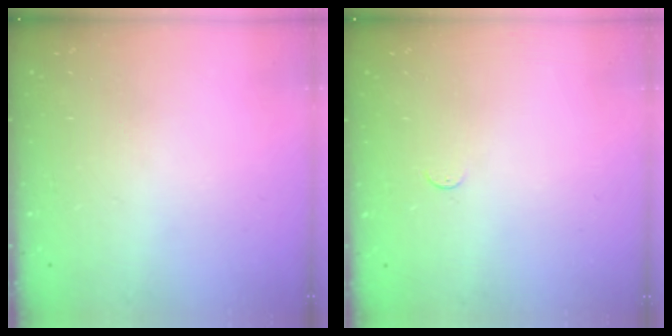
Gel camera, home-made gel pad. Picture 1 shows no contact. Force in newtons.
{"total": 2.7, "press": 2.7, "slide": 0.4}